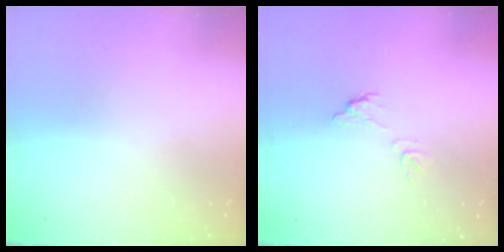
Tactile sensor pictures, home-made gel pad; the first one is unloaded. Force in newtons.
{"total": 6.2, "press": 6.2, "slide": 0.4}